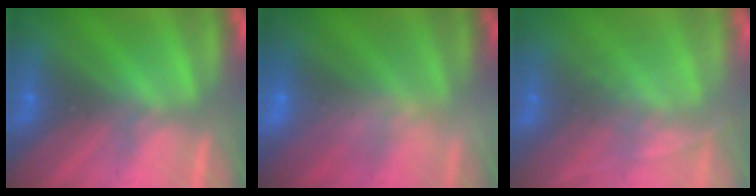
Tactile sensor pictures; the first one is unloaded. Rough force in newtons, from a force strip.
{"total": 2.6}
{"total": 1.9}